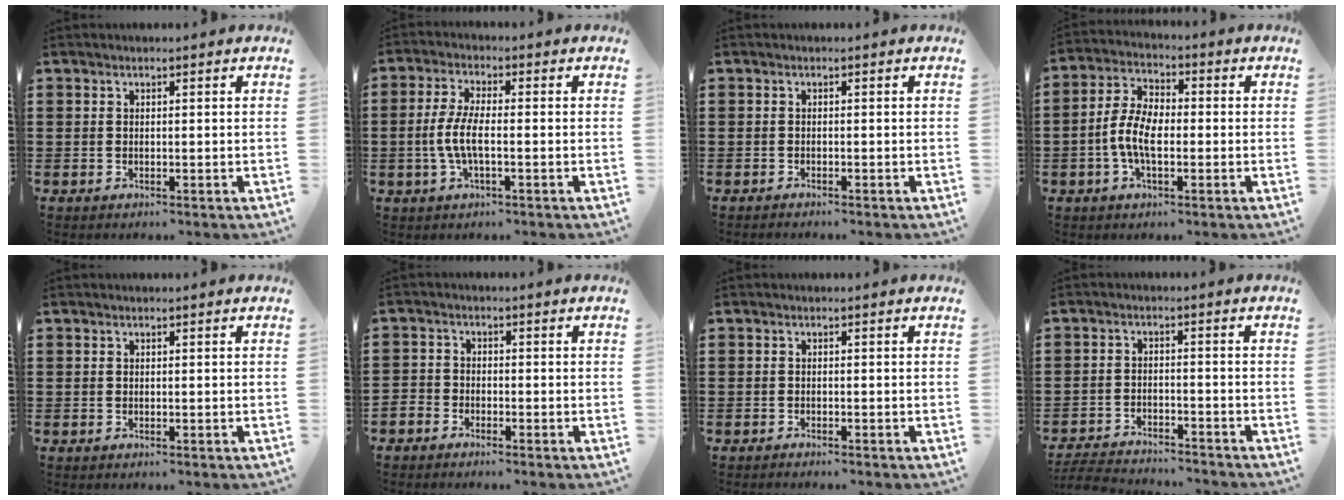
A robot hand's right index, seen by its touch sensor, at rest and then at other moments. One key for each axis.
{"total": 5.5, "fx": -1.2, "fy": 1.7, "fz": 5.1, "tx": -0.126, "ty": -0.007, "tz": -0.033}
{"total": 0.7, "fx": -0.6, "fy": 0.0, "fz": 0.0, "tx": -0.003, "ty": -0.001, "tz": -0.014}
{"total": 6.8, "fx": -1.6, "fy": 3.3, "fz": 5.7, "tx": -0.141, "ty": -0.003, "tz": -0.040}
{"total": 0.0}
{"total": 2.1, "fx": -2.0, "fy": 0.7, "fz": -0.2, "tx": -0.004, "ty": 0.002, "tz": -0.045}
{"total": 0.8, "fx": -0.8, "fy": 0.0, "fz": 0.0, "tx": -0.002, "ty": 0.000, "tz": -0.016}
{"total": 4.4, "fx": -4.4, "fy": 0.2, "fz": 0.4, "tx": -0.021, "ty": -0.001, "tz": -0.095}